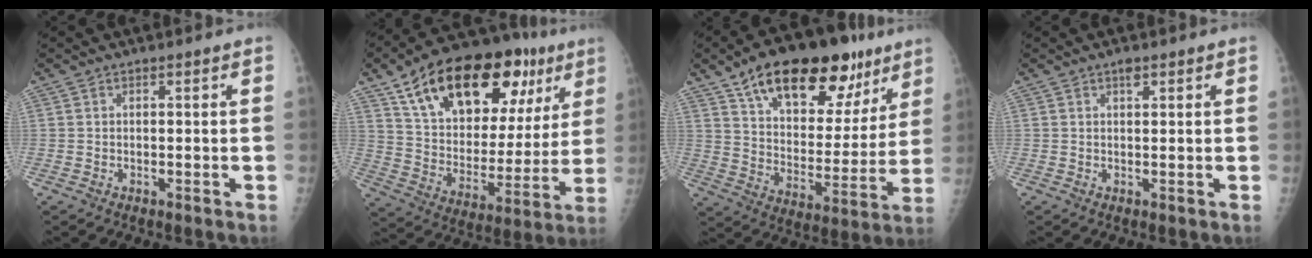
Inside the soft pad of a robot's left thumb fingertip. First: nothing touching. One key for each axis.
{"total": 29.0, "fx": 14.9, "fy": 14.4, "fz": 20.3, "tx": -0.279, "ty": -0.007, "tz": 0.243}
{"total": 25.7, "fx": 15.5, "fy": 12.5, "fz": 16.4, "tx": -0.211, "ty": -0.028, "tz": 0.244}
{"total": 1.4, "fx": 0.9, "fy": 0.6, "fz": 0.9, "tx": -0.008, "ty": -0.002, "tz": 0.012}